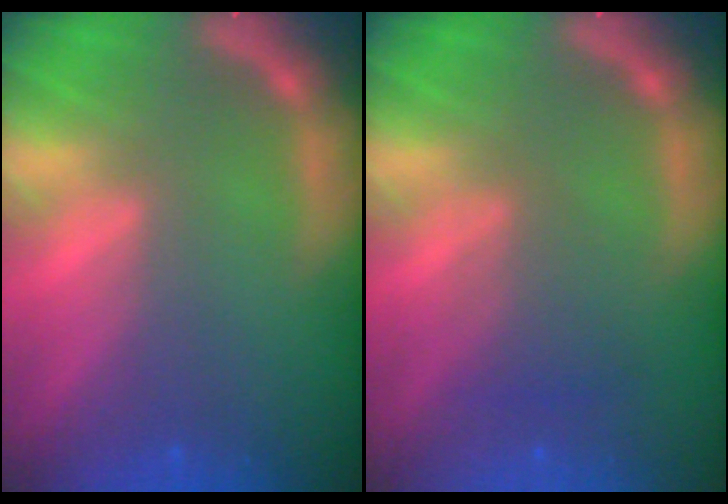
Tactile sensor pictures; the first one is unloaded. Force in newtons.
{"total": 2.5}